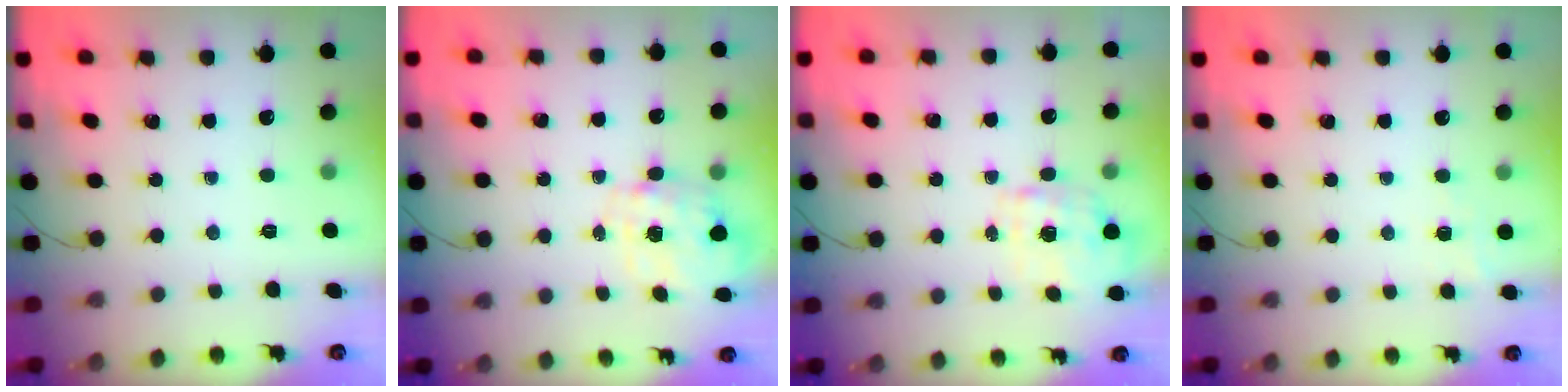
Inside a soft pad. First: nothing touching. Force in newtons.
{"total": 2.7, "press": 2.6, "slide": 0.8}
{"total": 1.7, "press": 1.6, "slide": 0.5}
{"total": 4.3, "press": 4.2, "slide": 0.9}